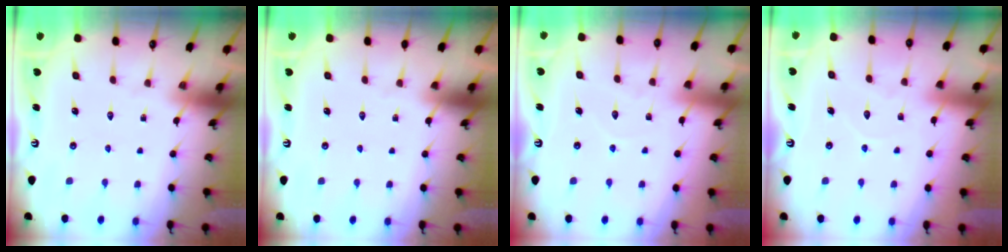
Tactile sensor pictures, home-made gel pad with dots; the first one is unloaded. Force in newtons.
{"total": 0.0}
{"total": 4.8, "press": 4.8, "slide": 0.5}
{"total": 5.2, "press": 5.2, "slide": 0.3}